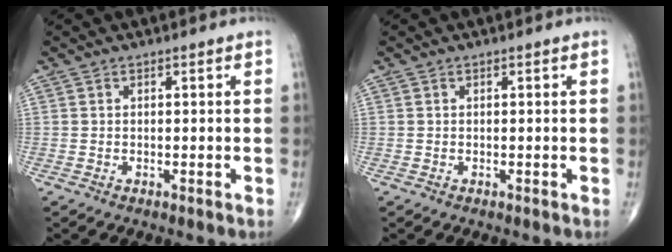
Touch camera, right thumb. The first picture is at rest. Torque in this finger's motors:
{"motor_torque": [-0.09, 0.12, 0.00, 0.00, 0.00]}